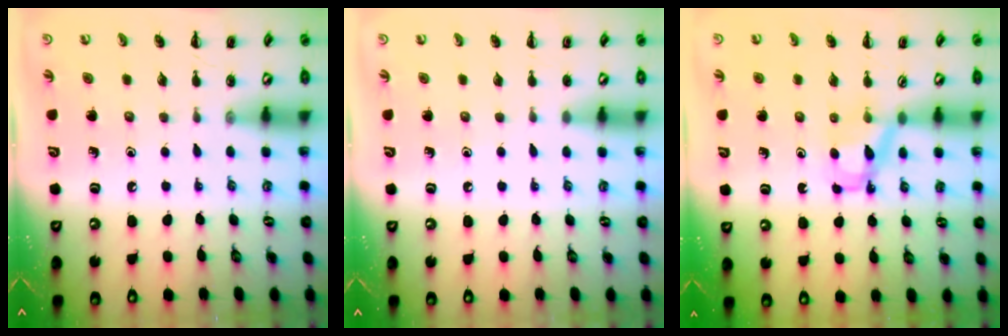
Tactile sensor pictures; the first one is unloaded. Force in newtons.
{"total": 0.7, "press": 0.7, "slide": 0.0}
{"total": 4.1, "press": 3.9, "slide": 1.2}